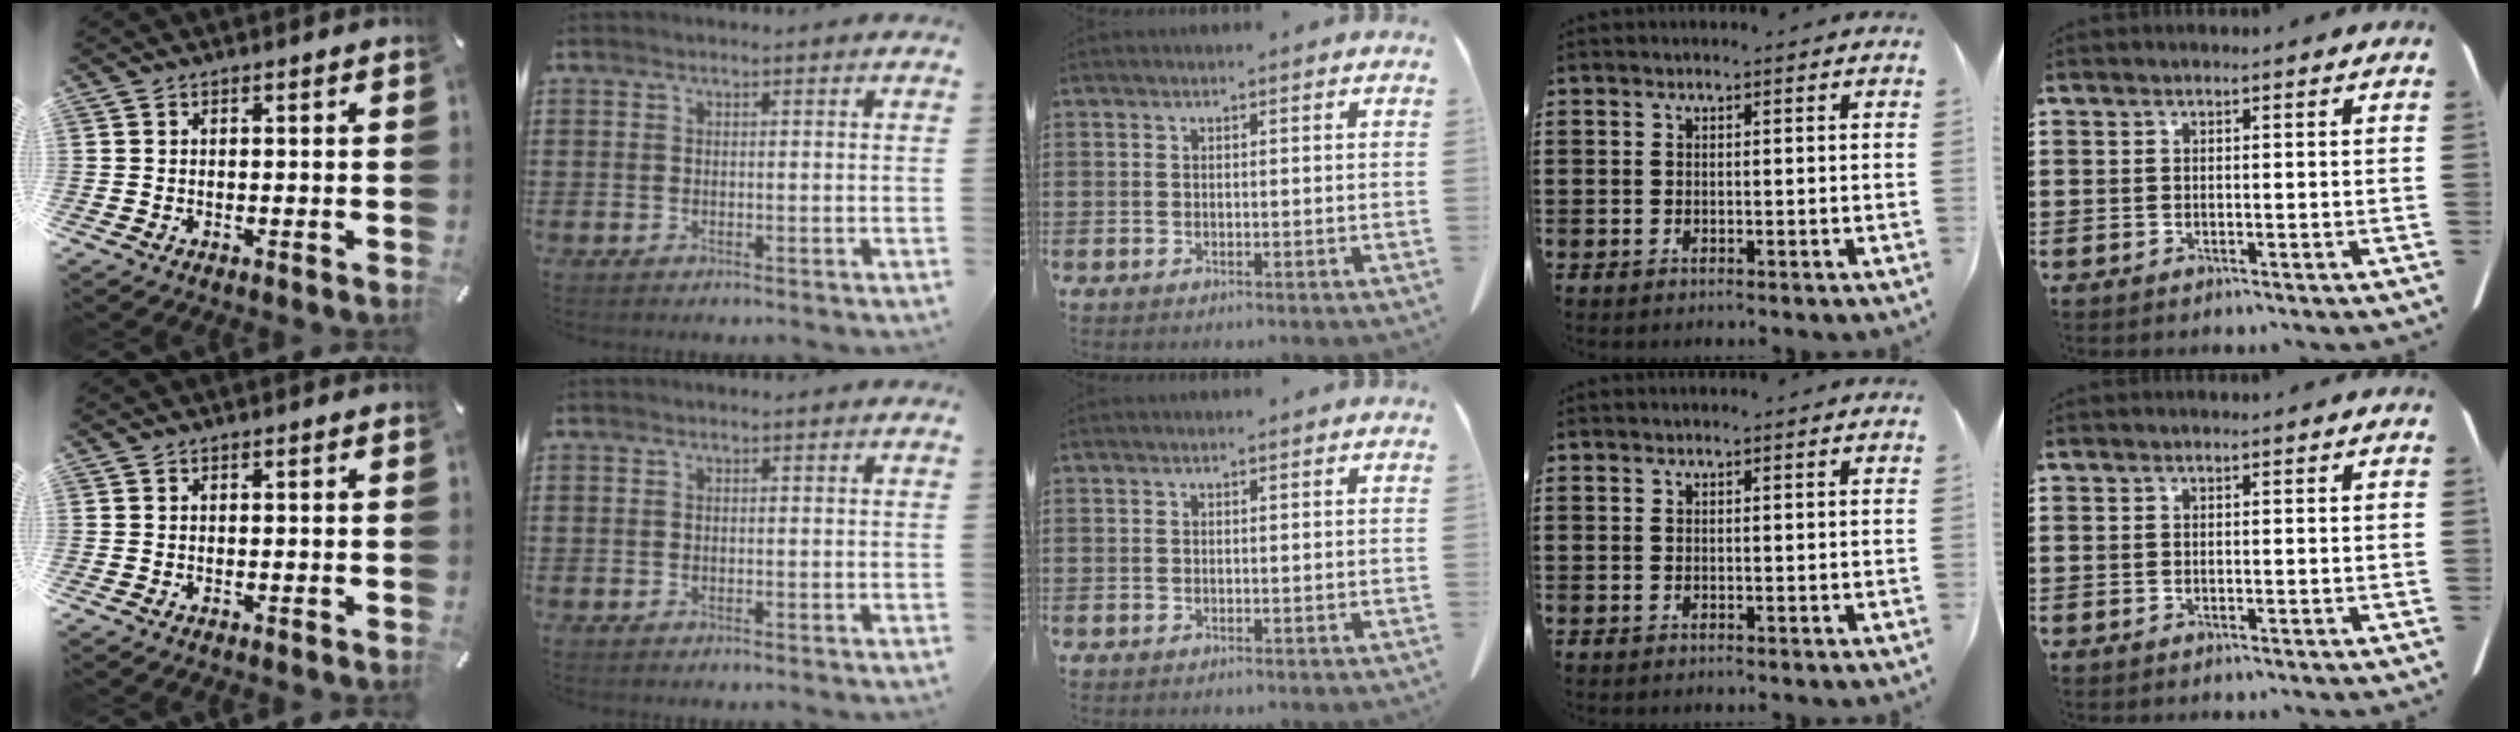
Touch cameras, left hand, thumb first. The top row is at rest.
{}